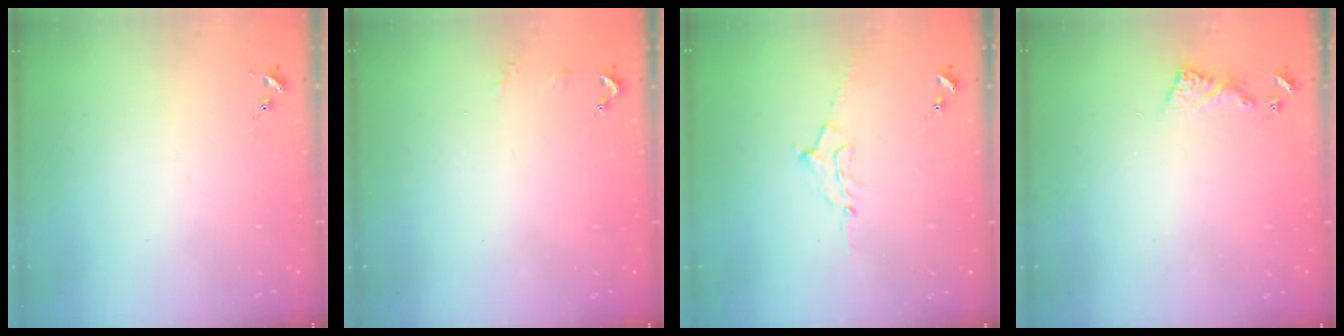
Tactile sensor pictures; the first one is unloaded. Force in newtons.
{"total": 2.9, "press": 2.8, "slide": 0.3}
{"total": 7.9, "press": 7.9, "slide": 1.0}
{"total": 6.1, "press": 6.1, "slide": 0.6}